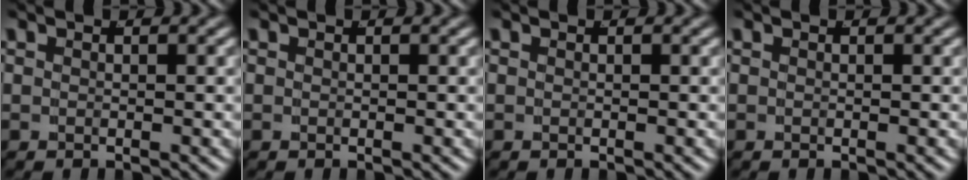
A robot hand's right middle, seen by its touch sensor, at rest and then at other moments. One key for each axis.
{"total": 0.0}
{"total": 0.0}
{"total": 0.0}